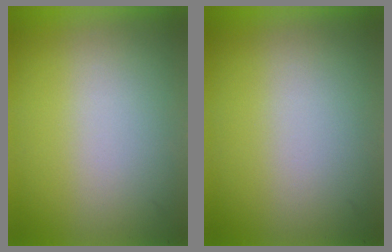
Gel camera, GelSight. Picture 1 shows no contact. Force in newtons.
{"total": 0.0}